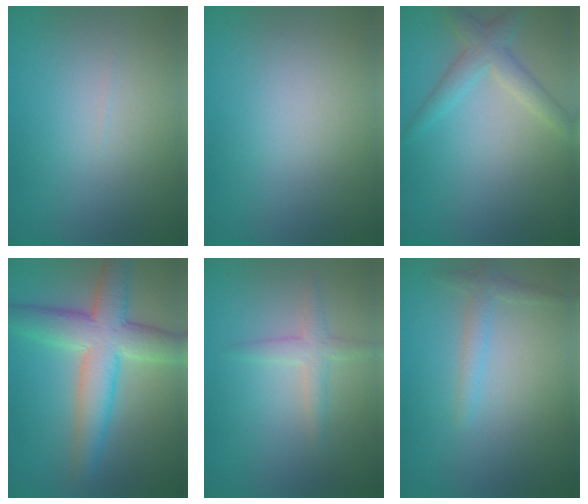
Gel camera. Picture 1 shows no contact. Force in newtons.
{"total": 0.0}
{"total": 2.8, "press": 2.8, "slide": 0.1}
{"total": 7.5, "press": 7.5, "slide": 0.4}
{"total": 1.9, "press": 1.9, "slide": 0.1}
{"total": 1.3, "press": 1.3, "slide": 0.1}